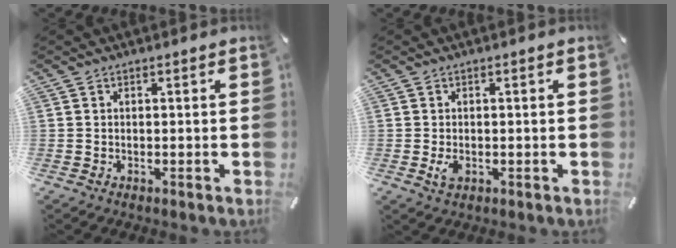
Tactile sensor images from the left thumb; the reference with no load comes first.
{"total": 2.8, "force": [-0.5, 1.4, 2.3], "torque": [-0.062, -0.005, -0.015]}